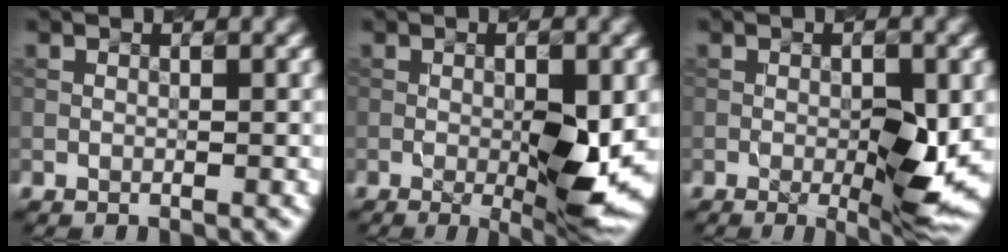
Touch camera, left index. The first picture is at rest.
{"total": 6.7, "force": [-1.0, 1.2, 6.5], "torque": [-0.105, -0.011, -0.002]}
{"total": 5.7, "force": [-1.0, 0.9, 5.5], "torque": [-0.090, -0.008, -0.005]}